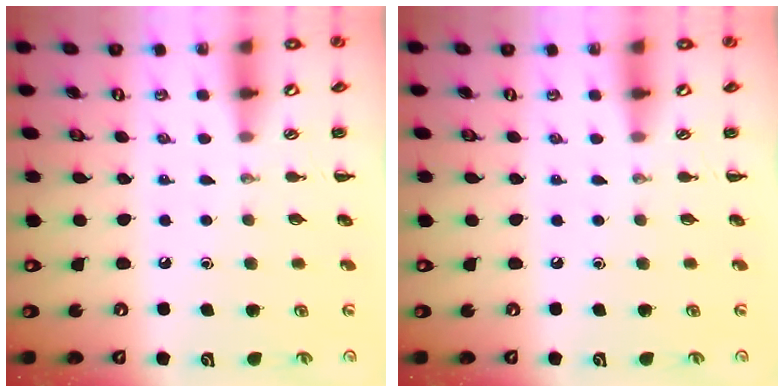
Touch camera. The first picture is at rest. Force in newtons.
{"total": 0.0}